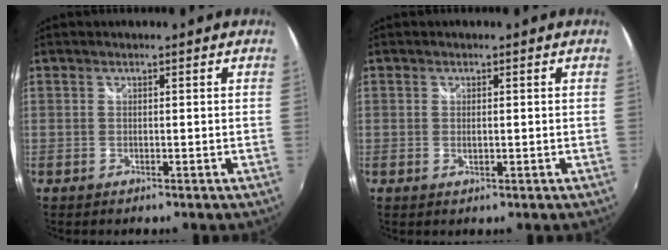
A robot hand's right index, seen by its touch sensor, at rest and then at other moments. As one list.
[{"total": 1.1, "force": [0.1, 0.6, 0.9], "torque": [-0.018, -0.002, 0.003]}]